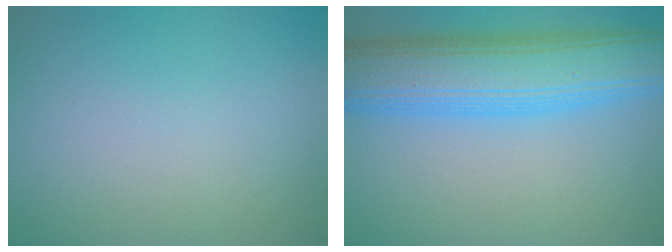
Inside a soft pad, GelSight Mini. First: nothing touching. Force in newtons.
{"total": 9.1, "press": 9.1, "slide": 0.2}